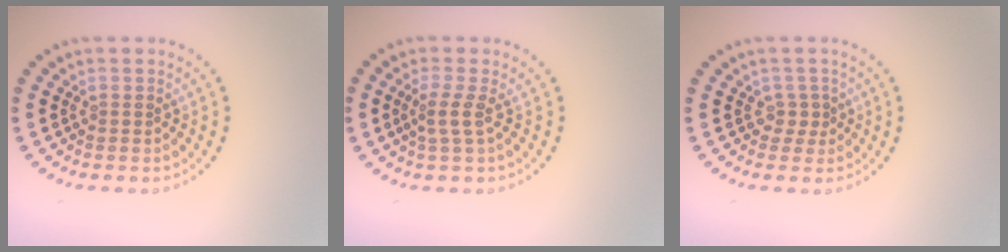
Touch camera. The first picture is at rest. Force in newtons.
{"total": 1.9, "press": 1.4, "slide": 1.3}
{"total": 1.3, "press": 0.9, "slide": 0.9}